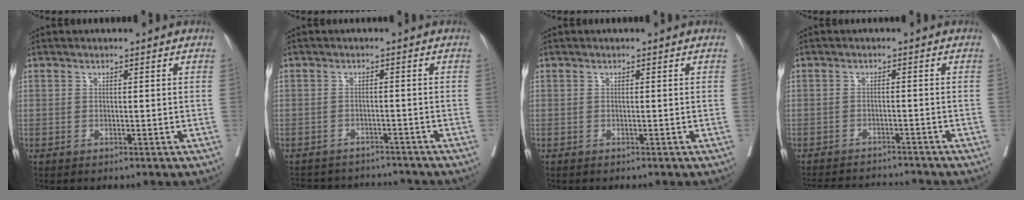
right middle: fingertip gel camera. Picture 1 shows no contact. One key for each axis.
{"total": 9.5, "fx": -9.0, "fy": 2.5, "fz": 1.6, "tx": -0.028, "ty": 0.014, "tz": -0.118}
{"total": 0.0}
{"total": 8.5, "fx": -8.2, "fy": 1.1, "fz": 1.7, "tx": -0.026, "ty": 0.003, "tz": -0.118}